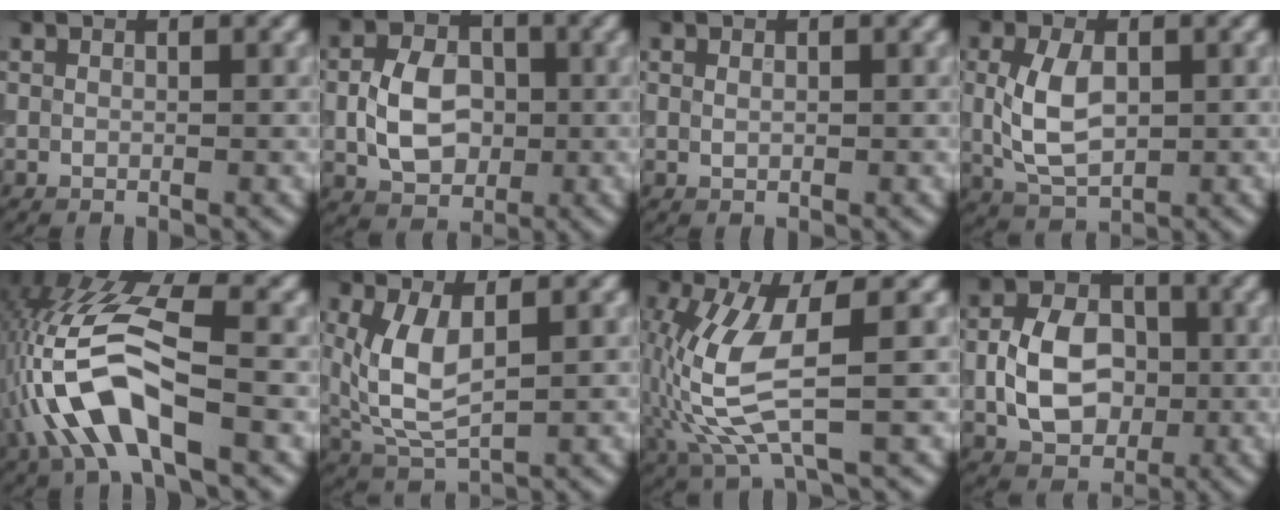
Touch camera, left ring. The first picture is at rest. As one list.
[{"total": 5.9, "force": [-0.4, 4.3, 3.9], "torque": [-0.077, 0.001, -0.007]}, {"total": 0.6, "force": [0.2, 0.4, 0.4], "torque": [-0.009, 0.002, 0.006]}, {"total": 5.2, "force": [0.2, 3.2, 4.2], "torque": [-0.093, 0.001, 0.010]}, {"total": 10.0, "force": [-2.8, 4.2, 8.5], "torque": [-0.193, 0.017, -0.060]}, {"total": 5.7, "force": [1.1, 2.8, 4.8], "torque": [-0.117, -0.005, 0.028]}, {"total": 8.1, "force": [-0.4, 2.7, 7.6], "torque": [-0.193, -0.003, -0.004]}, {"total": 7.3, "force": [-0.7, 5.3, 4.9], "torque": [-0.093, 0.005, -0.017]}]